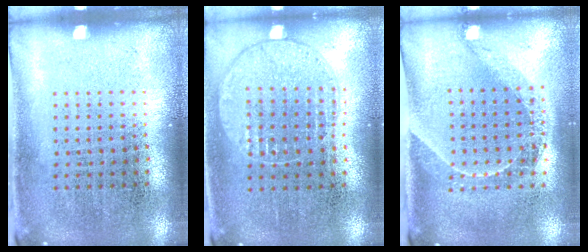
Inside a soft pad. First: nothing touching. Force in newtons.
{"total": 1.0, "press": 0.9, "slide": 0.3}
{"total": 1.5, "press": 1.3, "slide": 0.8}